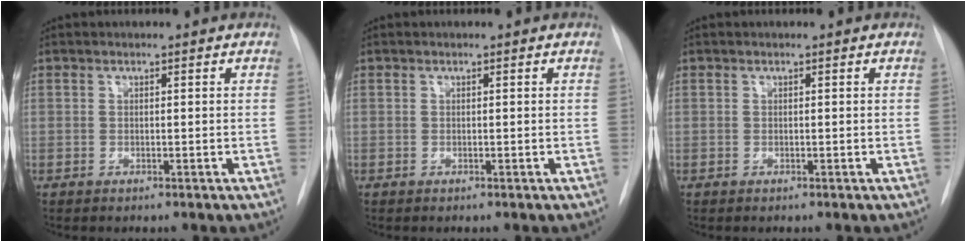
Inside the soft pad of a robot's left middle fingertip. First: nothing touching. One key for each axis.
{"total": 0.0}
{"total": 0.0}